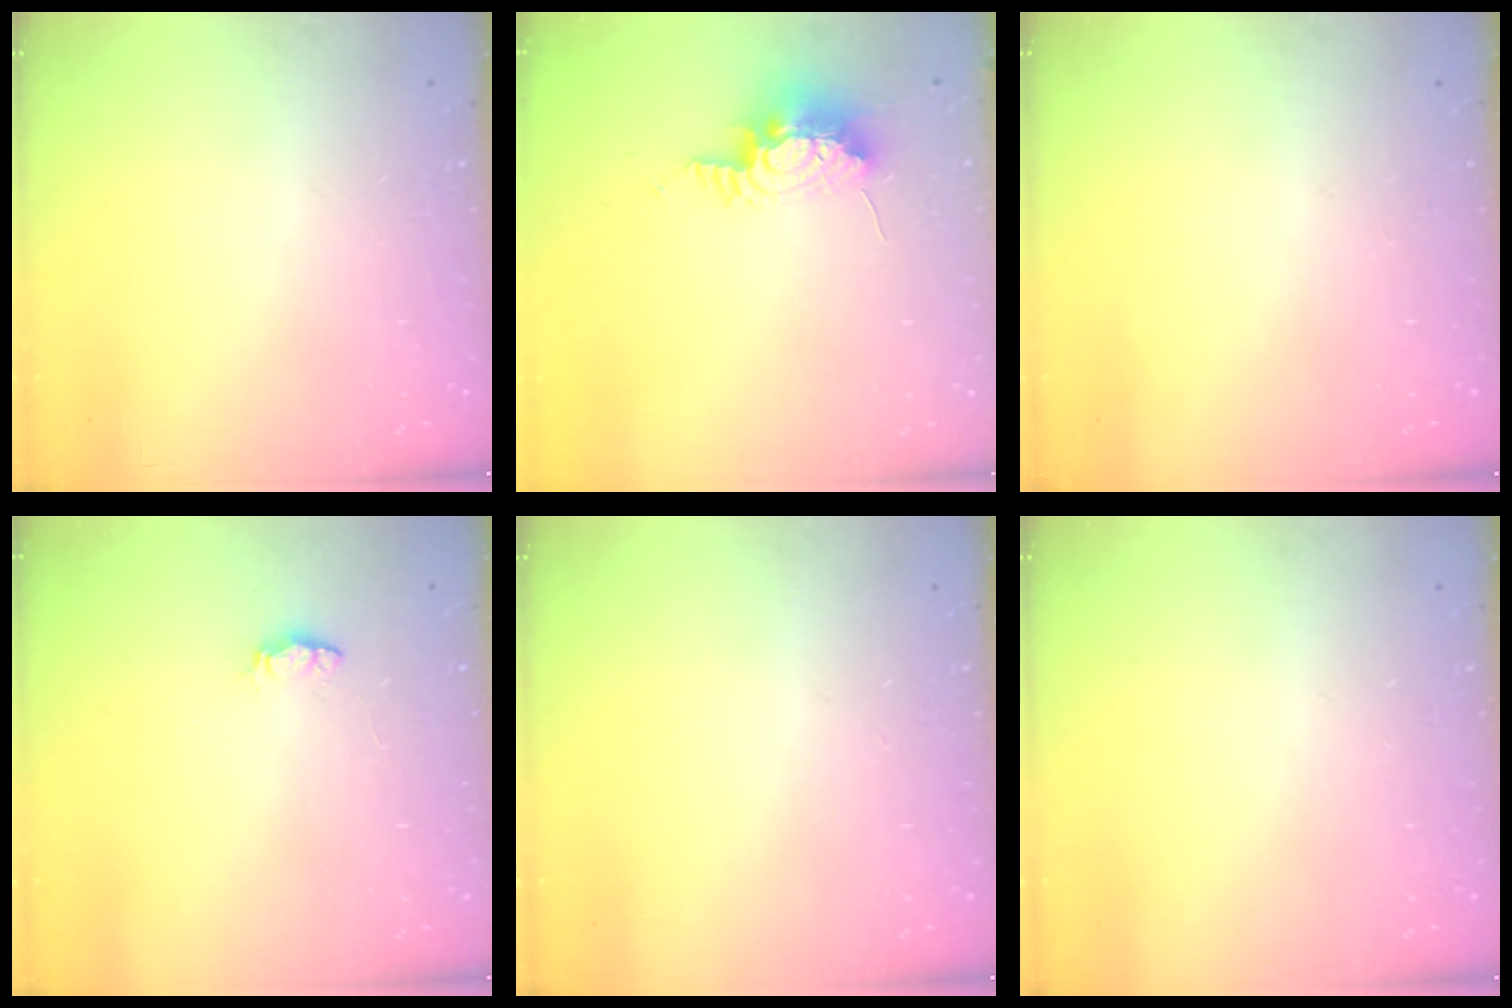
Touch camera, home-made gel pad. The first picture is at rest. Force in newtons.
{"total": 8.6, "press": 8.5, "slide": 0.7}
{"total": 0.0}
{"total": 2.5, "press": 2.5, "slide": 0.4}
{"total": 0.0}
{"total": 0.0}